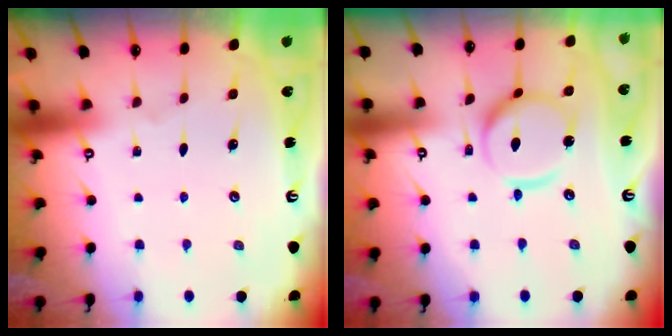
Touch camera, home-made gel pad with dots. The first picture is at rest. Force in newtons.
{"total": 12.9, "press": 12.9, "slide": 1.2}